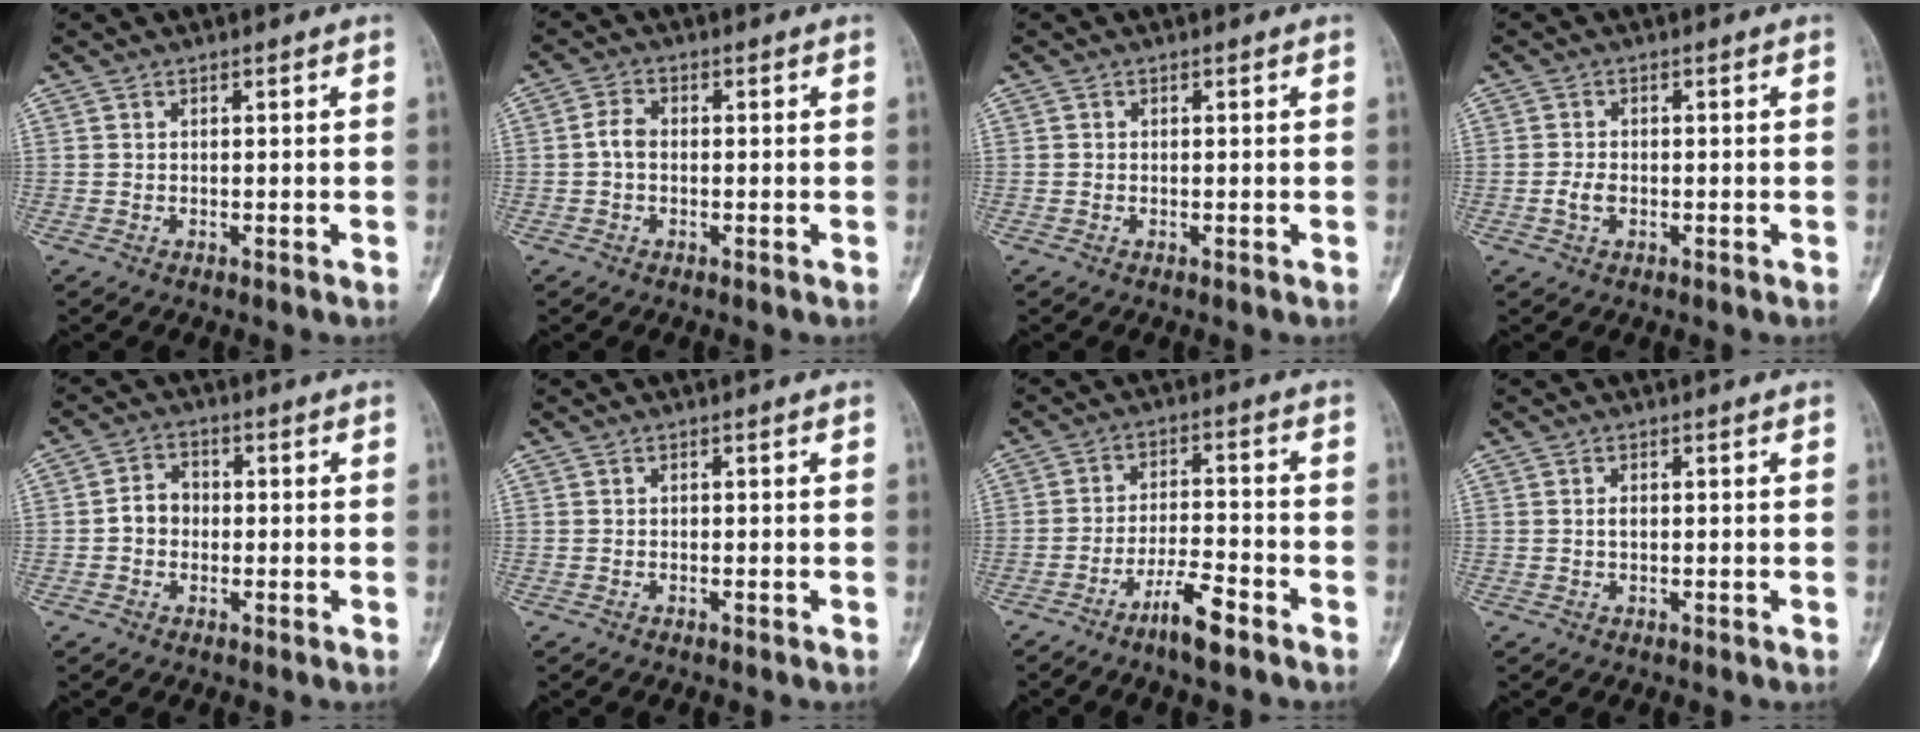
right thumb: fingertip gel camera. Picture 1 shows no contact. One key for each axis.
{"total": 2.8, "fx": -0.4, "fy": 1.9, "fz": 2.1, "tx": -0.038, "ty": 0.008, "tz": -0.013}
{"total": 0.0}
{"total": 2.3, "fx": -0.6, "fy": 1.4, "fz": 1.7, "tx": -0.035, "ty": 0.005, "tz": -0.013}
{"total": 4.4, "fx": -0.5, "fy": 3.6, "fz": 2.4, "tx": -0.027, "ty": 0.018, "tz": -0.017}
{"total": 0.0}
{"total": 6.9, "fx": -4.7, "fy": 1.3, "fz": 4.9, "tx": -0.091, "ty": 0.032, "tz": -0.085}
{"total": 1.0, "fx": 0.0, "fy": 0.5, "fz": 0.8, "tx": -0.013, "ty": 0.002, "tz": -0.001}